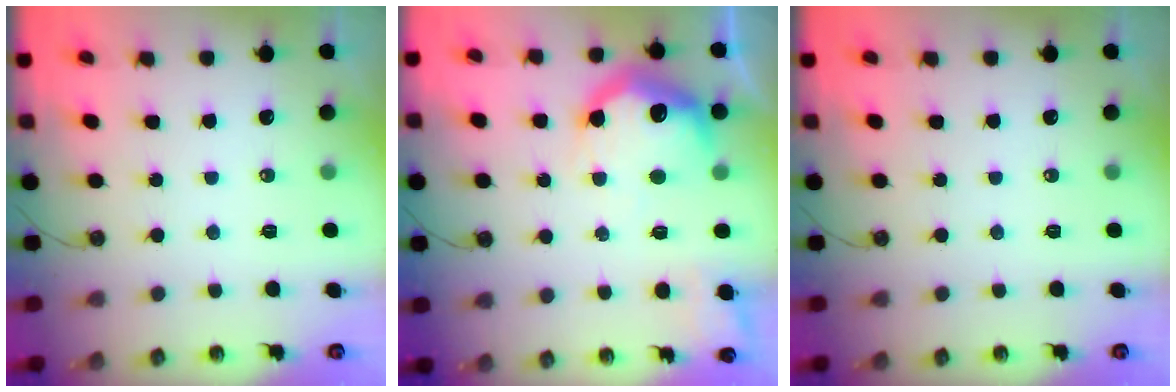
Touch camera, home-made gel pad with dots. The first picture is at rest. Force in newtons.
{"total": 20.4, "press": 20.3, "slide": 1.4}
{"total": 0.0}